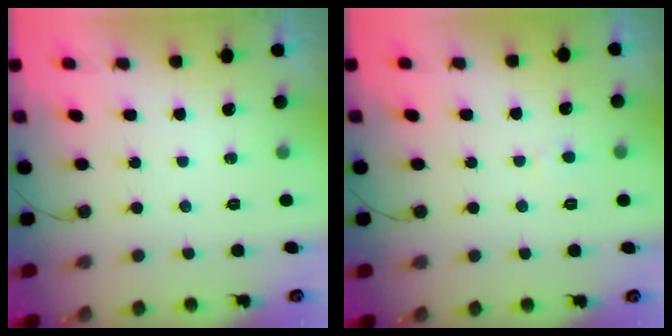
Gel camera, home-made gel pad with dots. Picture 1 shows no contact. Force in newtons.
{"total": 2.4, "press": 2.4, "slide": 0.2}